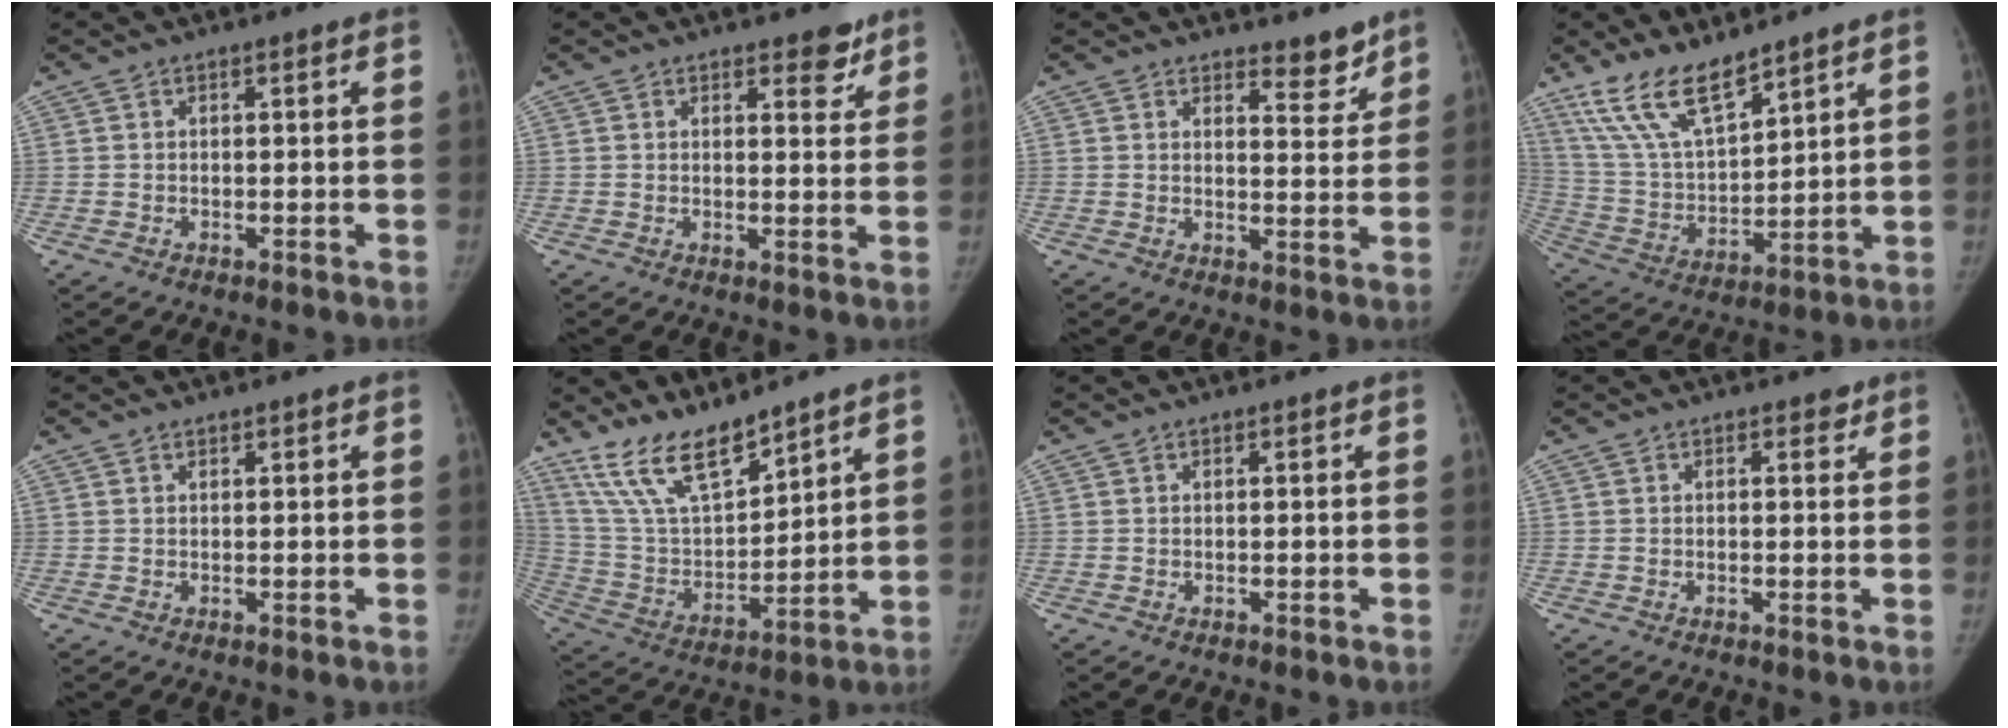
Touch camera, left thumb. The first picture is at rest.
{"total": 3.9, "force": [2.9, 1.9, 1.8], "torque": [0.004, -0.017, 0.035]}
{"total": 4.5, "force": [3.9, 1.7, 1.5], "torque": [0.006, -0.034, 0.056]}
{"total": 13.8, "force": [10.5, 4.4, 7.8], "torque": [-0.133, -0.052, 0.218]}
{"total": 0.7, "force": [0.7, 0.1, 0.0], "torque": [-0.001, -0.006, 0.012]}
{"total": 14.6, "force": [11.9, 4.5, 7.3], "torque": [-0.114, -0.067, 0.240]}
{"total": 0.0}
{"total": 1.3, "force": [0.9, 0.8, 0.4], "torque": [0.007, -0.005, 0.007]}